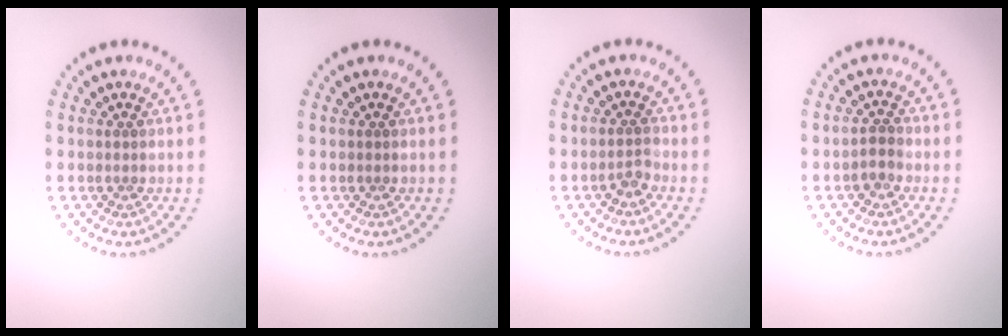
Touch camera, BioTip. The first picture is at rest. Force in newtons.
{"total": 0.0}
{"total": 1.1, "press": 0.8, "slide": 0.7}
{"total": 1.1, "press": 0.9, "slide": 0.6}